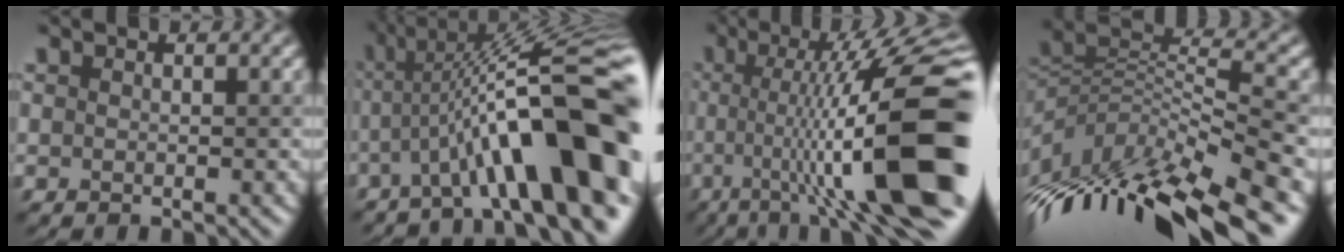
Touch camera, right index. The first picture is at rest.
{"total": 13.8, "force": [-3.8, 3.4, 12.8], "torque": [-0.171, 0.024, -0.054]}
{"total": 15.8, "force": [-2.6, 3.7, 15.2], "torque": [-0.197, 0.029, -0.036]}
{"total": 12.7, "force": [-5.5, 3.8, 10.8], "torque": [-0.218, 0.013, -0.084]}